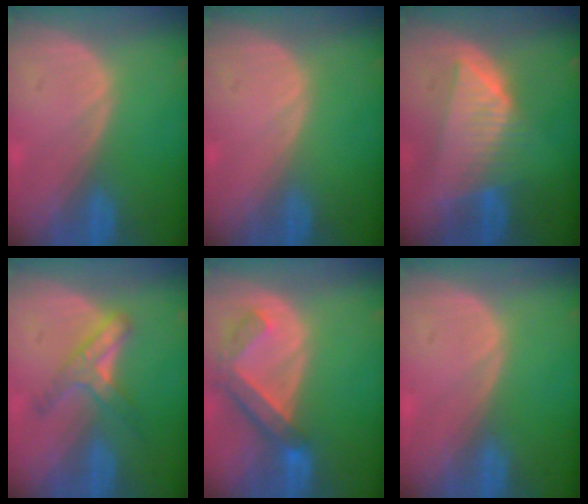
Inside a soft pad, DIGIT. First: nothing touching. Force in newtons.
{"total": 0.0}
{"total": 7.5, "press": 6.9, "slide": 2.7}
{"total": 5.1, "press": 5.1, "slide": 0.4}
{"total": 6.6, "press": 5.9, "slide": 3.0}
{"total": 0.0}